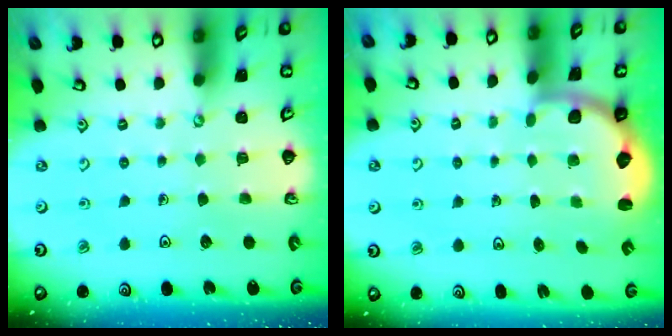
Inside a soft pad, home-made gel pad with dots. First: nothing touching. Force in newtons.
{"total": 3.5, "press": 3.3, "slide": 1.1}